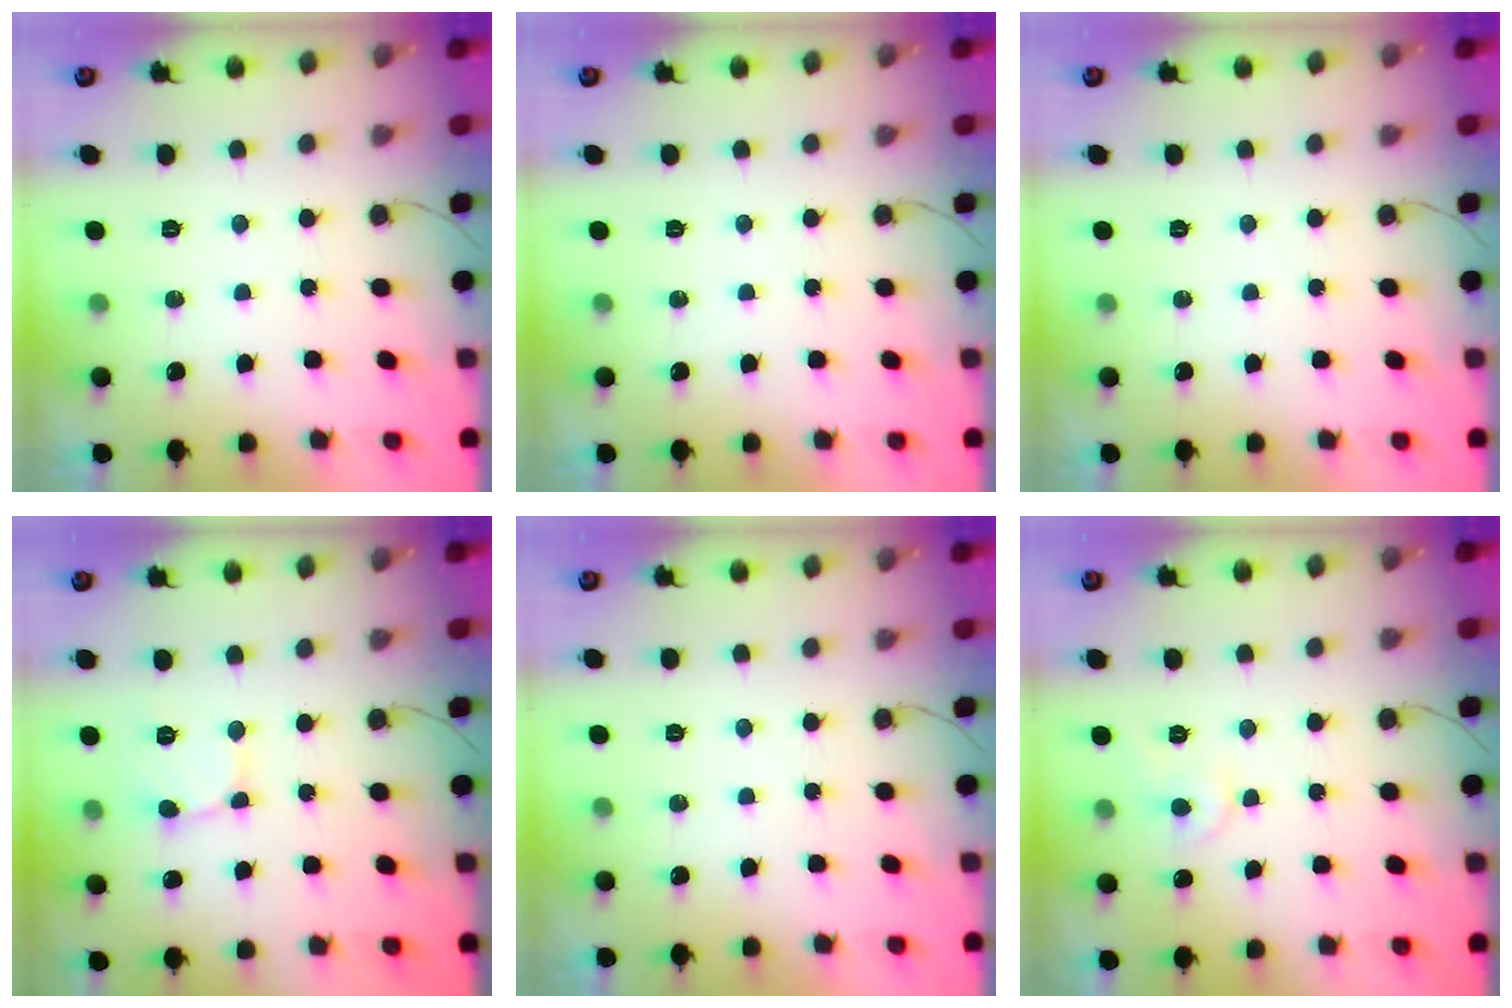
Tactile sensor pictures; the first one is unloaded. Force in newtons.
{"total": 0.0}
{"total": 0.0}
{"total": 2.2, "press": 2.2, "slide": 0.1}
{"total": 0.0}
{"total": 4.0, "press": 4.0, "slide": 0.5}